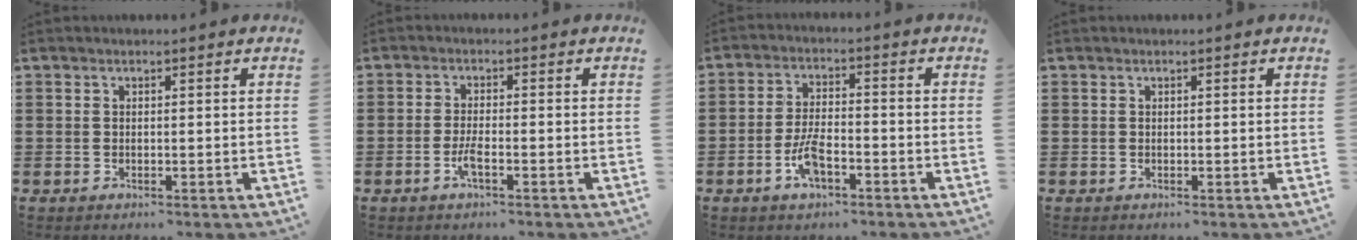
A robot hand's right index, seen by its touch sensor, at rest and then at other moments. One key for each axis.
{"total": 2.7, "fx": -1.3, "fy": 0.4, "fz": 2.3, "tx": -0.048, "ty": -0.001, "tz": -0.027}
{"total": 5.7, "fx": -2.7, "fy": 2.3, "fz": 4.5, "tx": -0.100, "ty": 0.003, "tz": -0.055}
{"total": 0.0}